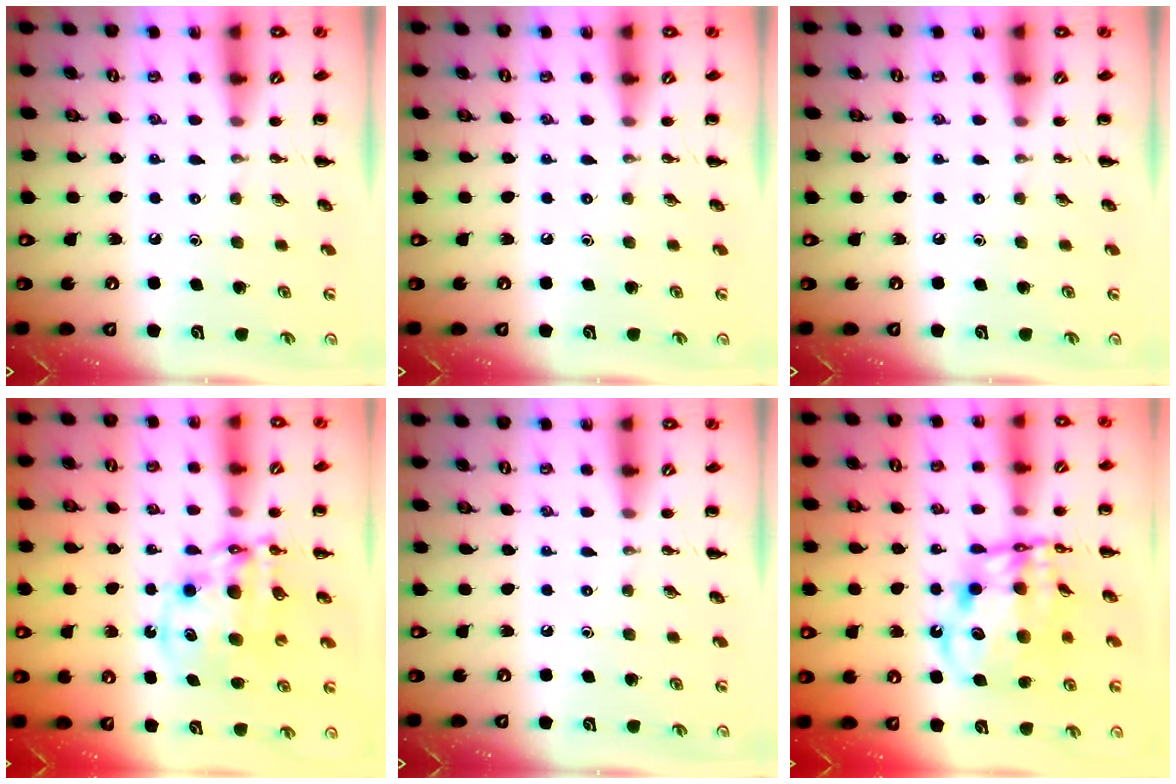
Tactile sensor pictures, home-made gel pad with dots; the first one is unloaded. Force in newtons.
{"total": 0.0}
{"total": 0.0}
{"total": 11.6, "press": 11.2, "slide": 2.8}
{"total": 0.0}
{"total": 13.7, "press": 13.2, "slide": 3.4}